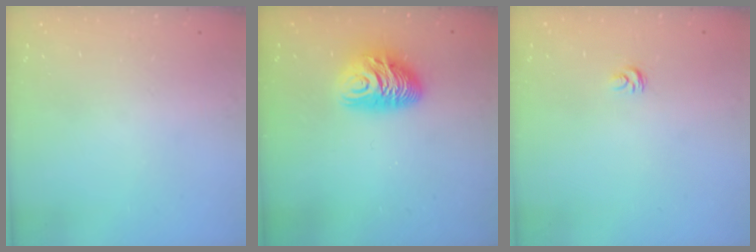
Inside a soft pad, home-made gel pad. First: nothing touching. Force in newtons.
{"total": 10.4, "press": 10.4, "slide": 0.8}
{"total": 2.7, "press": 2.7, "slide": 0.2}